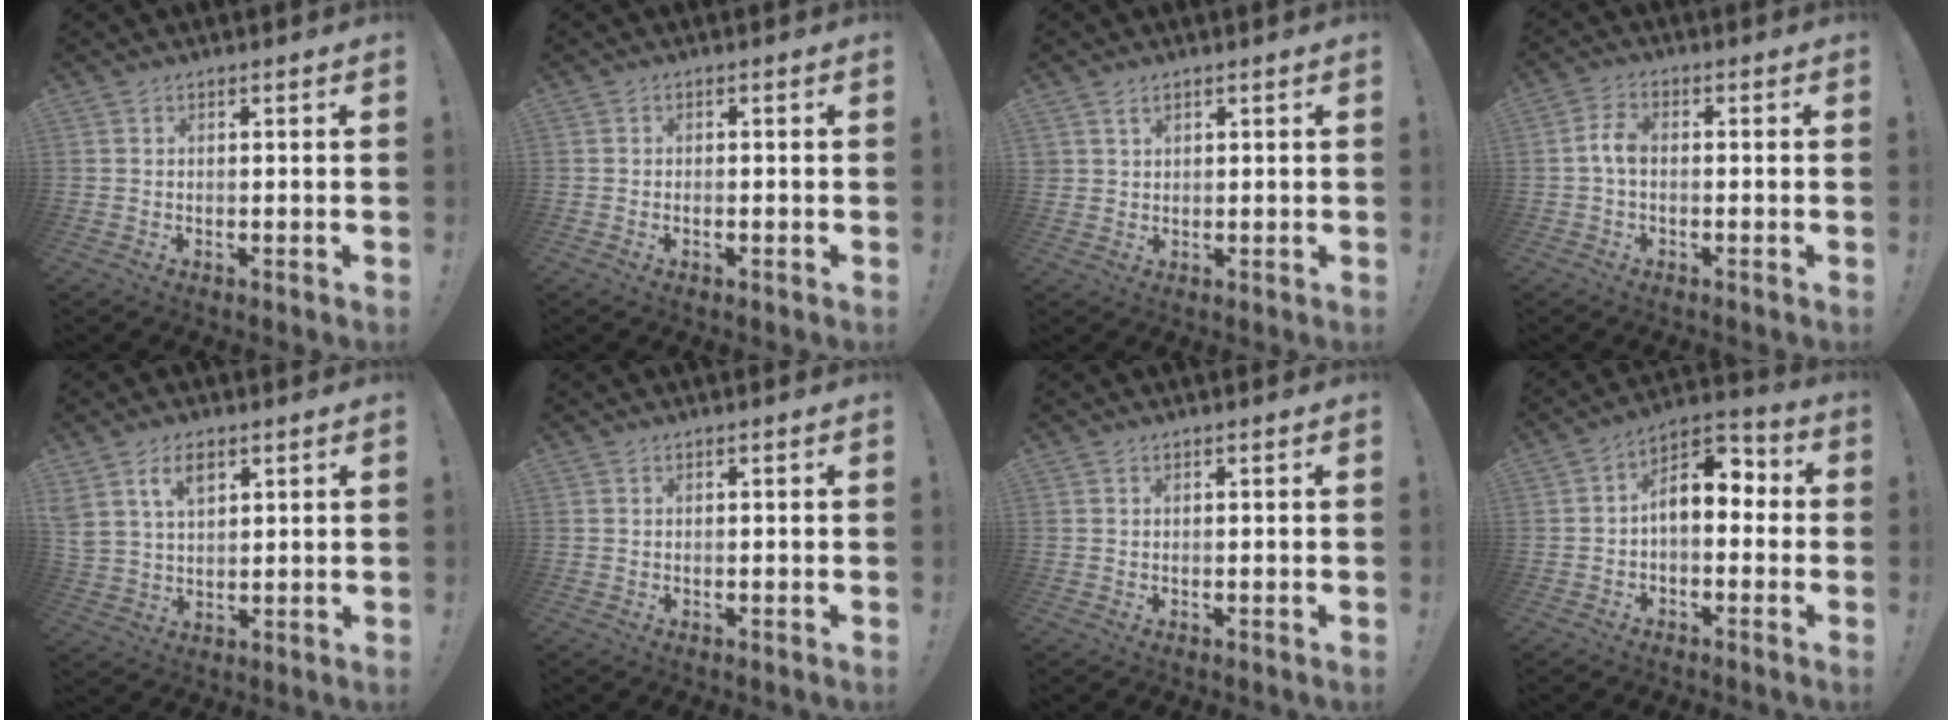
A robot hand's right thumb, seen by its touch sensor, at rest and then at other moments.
{"total": 0.6, "force": [-0.4, 0.0, 0.3], "torque": [-0.005, 0.000, -0.008]}
{"total": 2.1, "force": [1.4, 1.4, 0.7], "torque": [-0.011, -0.006, 0.026]}
{"total": 4.6, "force": [-0.5, 2.5, 3.8], "torque": [-0.081, 0.009, -0.011]}
{"total": 7.4, "force": [4.3, 4.3, 4.2], "torque": [-0.076, -0.011, 0.082]}
{"total": 0.0}
{"total": 0.0}
{"total": 9.5, "force": [1.0, 6.1, 7.2], "torque": [-0.110, 0.003, 0.021]}